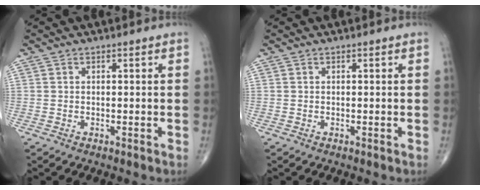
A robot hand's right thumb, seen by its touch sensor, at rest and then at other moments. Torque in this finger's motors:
{"motor_torque": [0.03, 0.02, -0.04, -0.04, 0.00]}